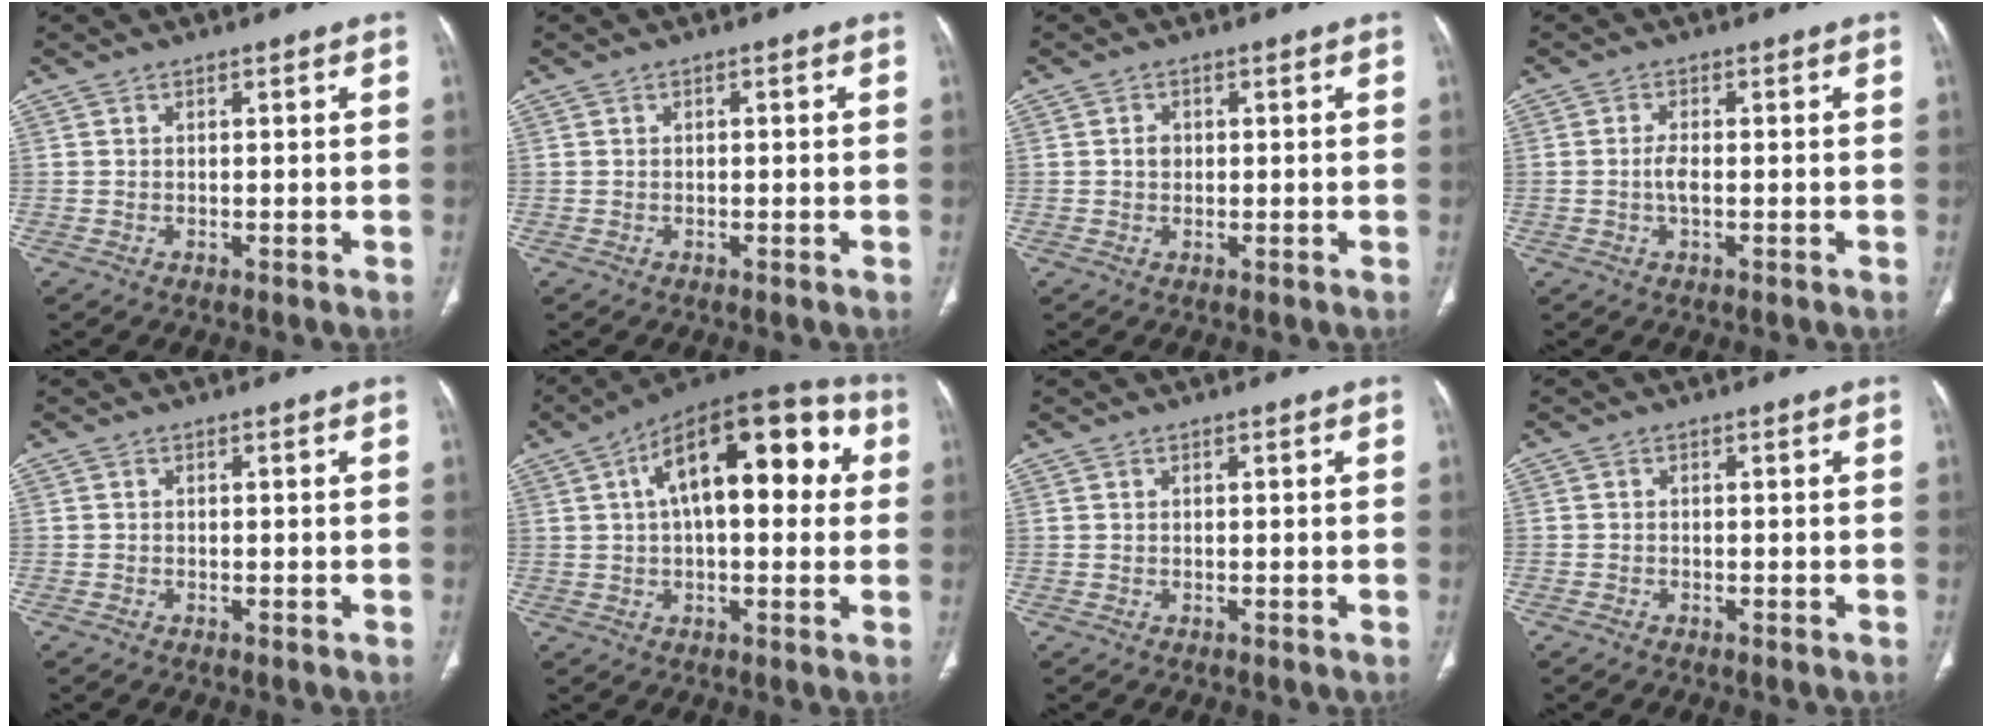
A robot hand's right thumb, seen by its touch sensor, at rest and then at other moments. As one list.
[{"total": 0.6, "force": [0.0, 0.3, 0.5], "torque": [-0.008, 0.001, 0.000]}, {"total": 1.6, "force": [0.1, 1.4, 0.9], "torque": [-0.008, 0.004, 0.001]}, {"total": 2.4, "force": [-0.4, 1.0, 2.2], "torque": [-0.050, 0.004, -0.009]}, {"total": 0.0}, {"total": 20.7, "force": [4.9, 9.6, 17.6], "torque": [-0.235, 0.036, 0.064]}, {"total": 0.0}, {"total": 0.6, "force": [-0.4, 0.3, 0.1], "torque": [-0.004, 0.001, -0.013]}]